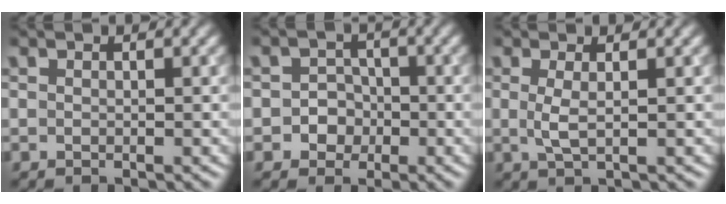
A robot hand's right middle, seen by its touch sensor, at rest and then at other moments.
{"total": 2.5, "force": [-0.7, 2.3, 0.6], "torque": [0.018, 0.003, -0.026]}
{"total": 1.7, "force": [0.2, 0.3, 1.6], "torque": [-0.036, 0.000, 0.003]}